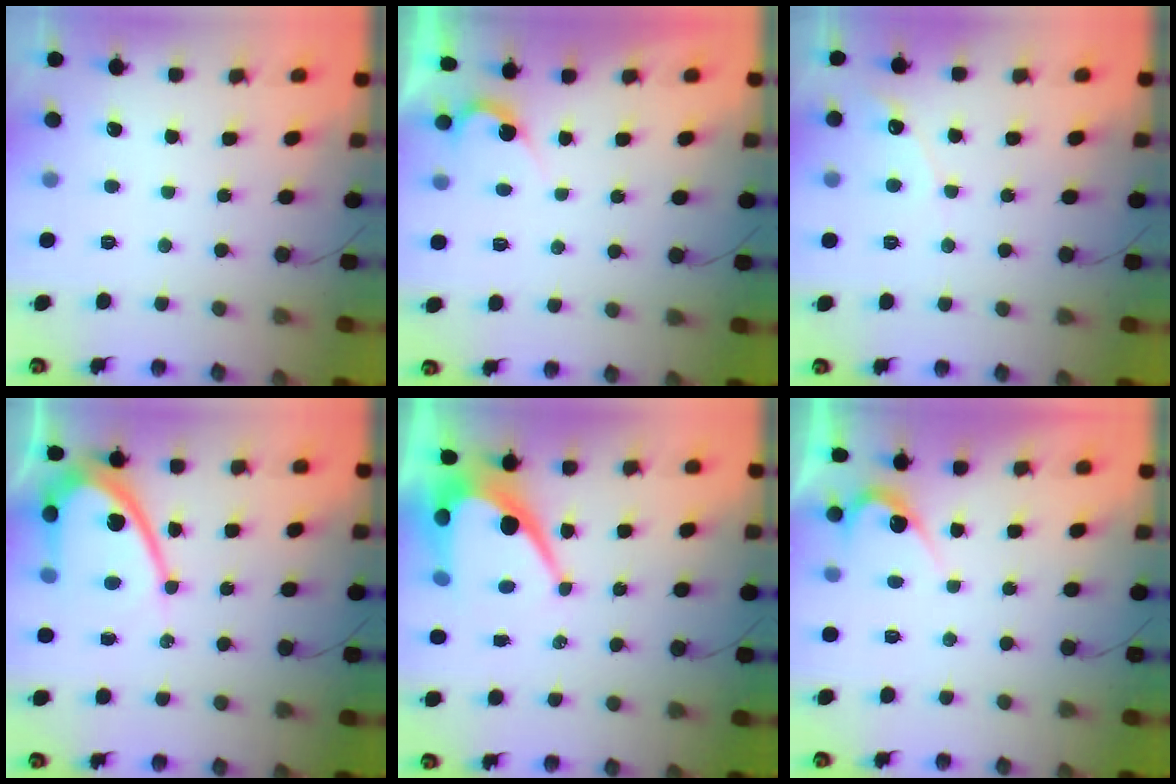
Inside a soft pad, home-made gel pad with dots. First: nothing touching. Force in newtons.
{"total": 3.0, "press": 3.0, "slide": 0.3}
{"total": 4.3, "press": 4.3, "slide": 0.4}
{"total": 11.8, "press": 11.7, "slide": 1.0}
{"total": 11.5, "press": 11.4, "slide": 0.8}
{"total": 4.3, "press": 4.3, "slide": 0.3}